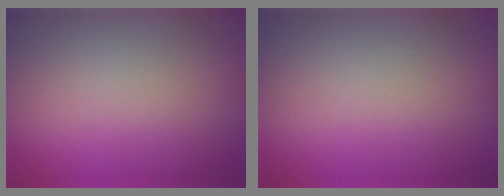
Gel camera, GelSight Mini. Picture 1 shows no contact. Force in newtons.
{"total": 0.0}